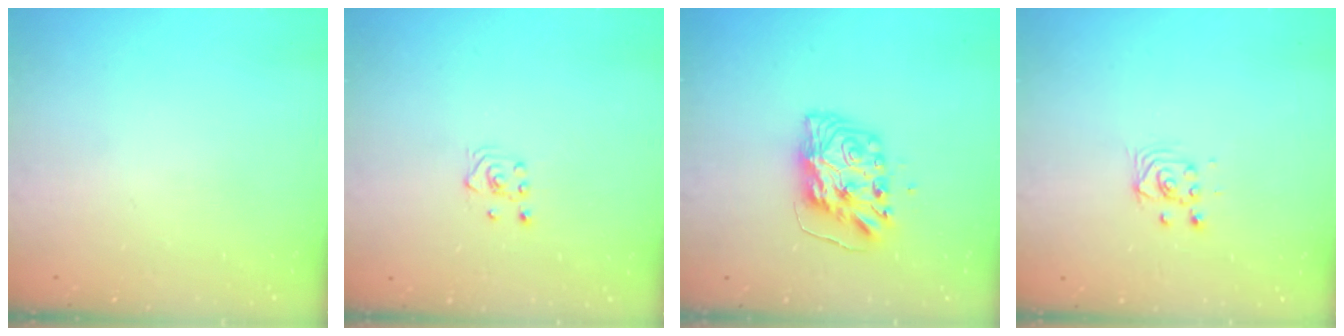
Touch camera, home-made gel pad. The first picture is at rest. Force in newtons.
{"total": 3.0, "press": 2.9, "slide": 0.9}
{"total": 9.9, "press": 9.9, "slide": 0.8}
{"total": 3.3, "press": 3.3, "slide": 0.4}